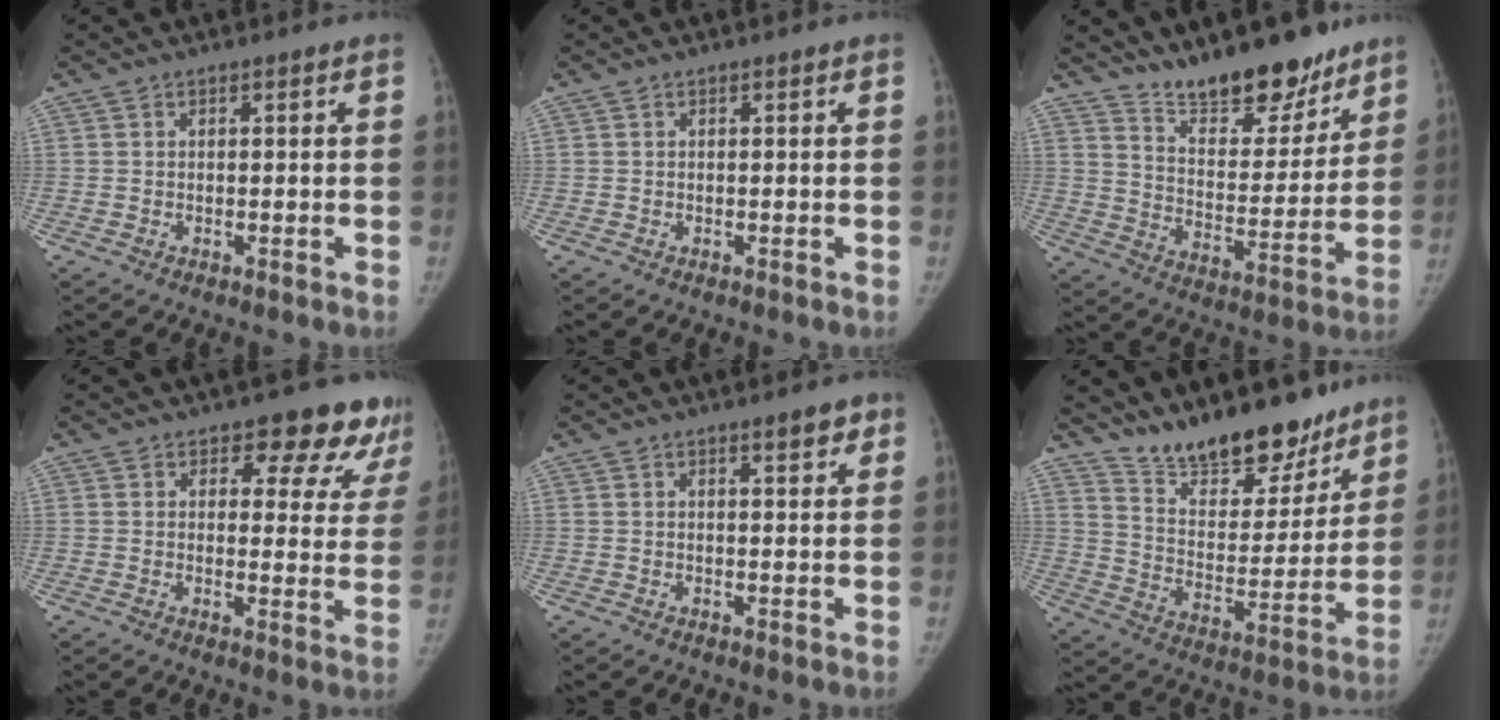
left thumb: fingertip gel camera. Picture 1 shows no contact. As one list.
[{"total": 0.0}, {"total": 16.7, "force": [13.6, 6.1, 7.6], "torque": [-0.060, -0.098, 0.222]}, {"total": 11.7, "force": [9.3, 5.6, 4.3], "torque": [0.013, -0.053, 0.087]}, {"total": 3.1, "force": [2.0, 1.0, 2.2], "torque": [-0.019, -0.009, 0.025]}, {"total": 19.3, "force": [15.8, 7.7, 8.0], "torque": [-0.071, -0.103, 0.259]}]